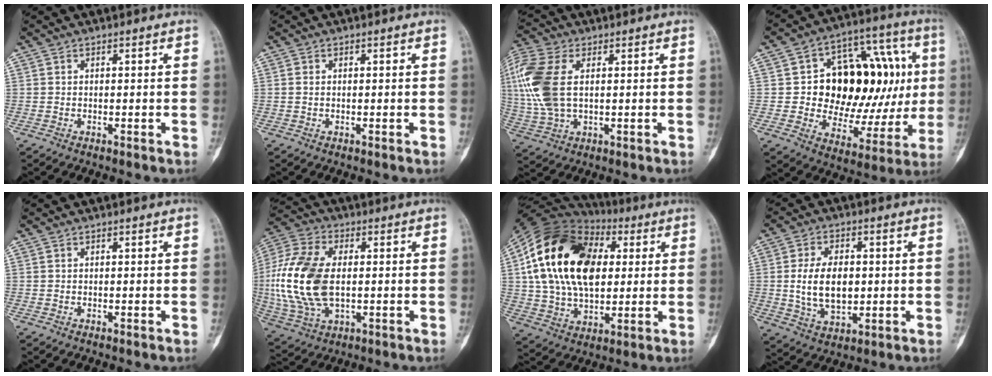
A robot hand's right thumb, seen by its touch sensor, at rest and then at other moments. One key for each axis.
{"total": 0.7, "fx": 0.0, "fy": 0.5, "fz": 0.5, "tx": -0.012, "ty": 0.000, "tz": 0.002}
{"total": 14.7, "fx": 2.5, "fy": 8.5, "fz": 11.7, "tx": -0.289, "ty": 0.007, "tz": 0.051}
{"total": 26.3, "fx": 2.9, "fy": 16.0, "fz": 20.7, "tx": -0.239, "ty": 0.020, "tz": 0.055}
{"total": 0.0}
{"total": 18.8, "fx": -0.1, "fy": 11.0, "fz": 15.2, "tx": -0.341, "ty": 0.003, "tz": 0.004}
{"total": 25.4, "fx": 5.2, "fy": 15.9, "fz": 19.1, "tx": -0.342, "ty": 0.006, "tz": 0.088}
{"total": 11.0, "fx": 0.3, "fy": 6.8, "fz": 8.6, "tx": -0.140, "ty": -0.004, "tz": 0.014}